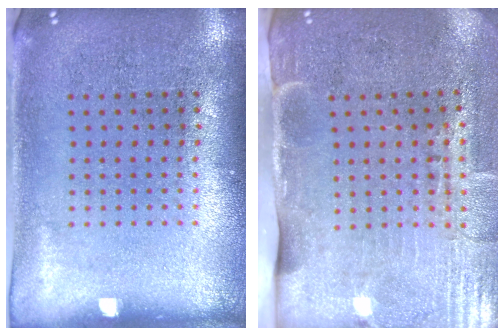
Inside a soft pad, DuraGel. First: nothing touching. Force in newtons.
{"total": 4.5, "press": 3.7, "slide": 2.6}